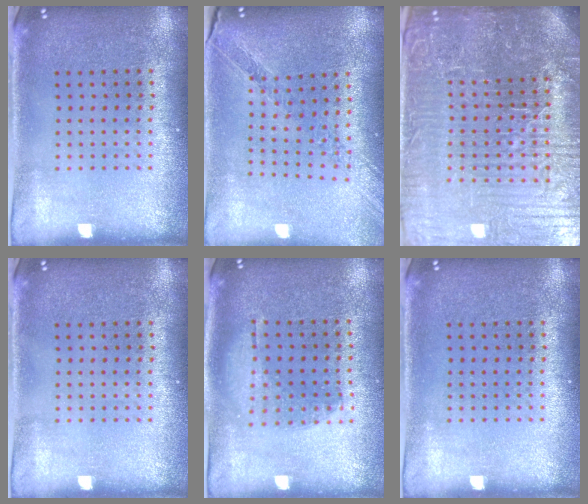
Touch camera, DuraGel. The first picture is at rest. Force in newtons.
{"total": 1.1, "press": 1.1, "slide": 0.2}
{"total": 6.8, "press": 6.1, "slide": 3.0}
{"total": 0.0}
{"total": 1.0, "press": 0.9, "slide": 0.4}
{"total": 0.0}